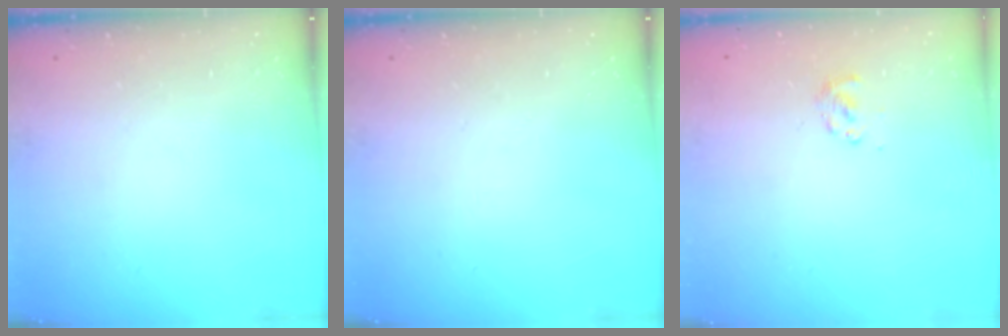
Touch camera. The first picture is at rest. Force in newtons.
{"total": 0.0}
{"total": 2.0, "press": 1.8, "slide": 0.9}